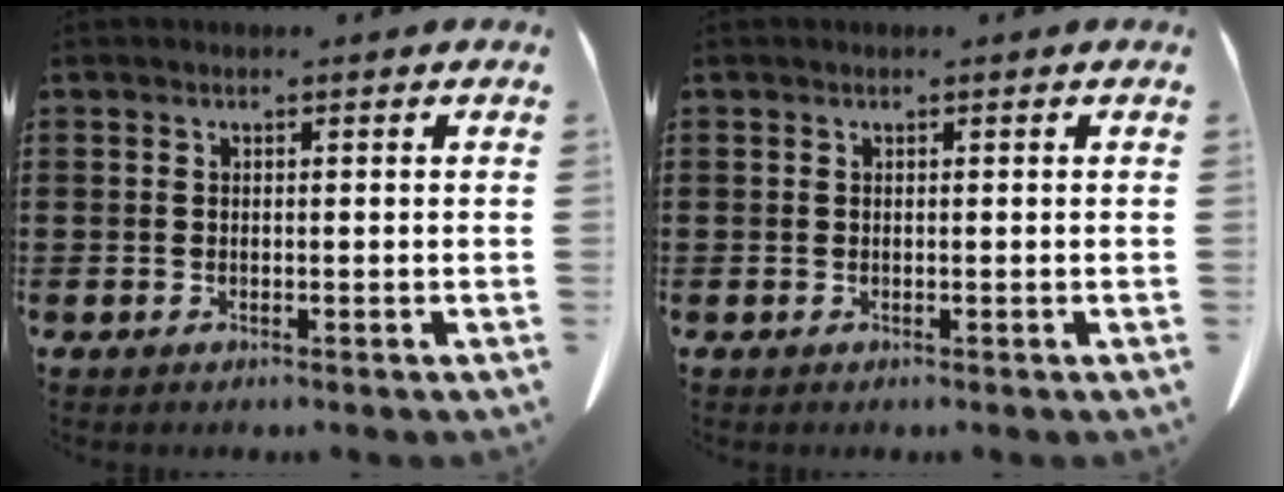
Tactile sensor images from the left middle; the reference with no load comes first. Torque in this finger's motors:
{"motor_torque": [-0.01, 0.05, -0.03, 0.00]}